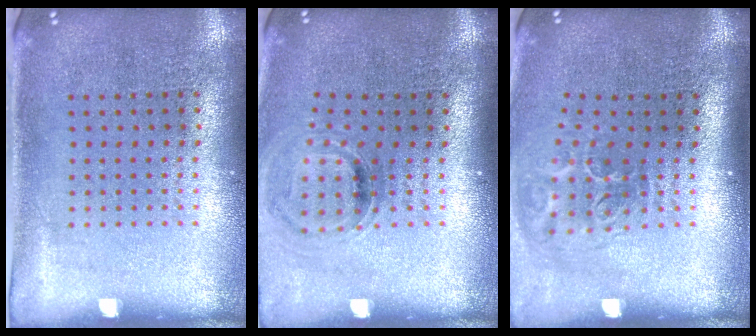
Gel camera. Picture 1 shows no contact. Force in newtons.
{"total": 1.0, "press": 0.9, "slide": 0.4}
{"total": 2.0, "press": 1.3, "slide": 1.5}